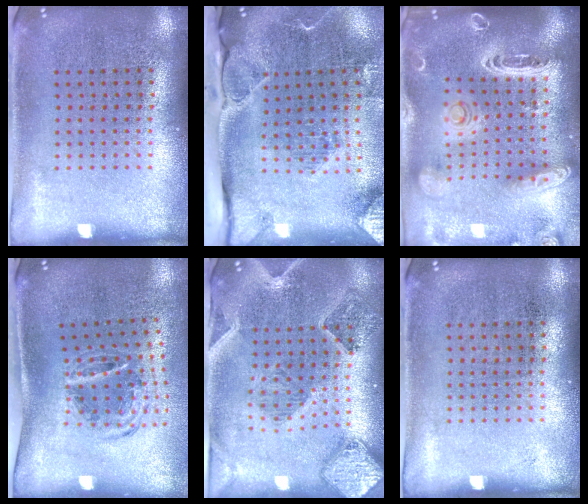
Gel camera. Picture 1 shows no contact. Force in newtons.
{"total": 3.0, "press": 2.3, "slide": 1.9}
{"total": 3.4, "press": 2.8, "slide": 1.9}
{"total": 1.2, "press": 1.0, "slide": 0.5}
{"total": 1.6, "press": 1.5, "slide": 0.3}
{"total": 0.0}